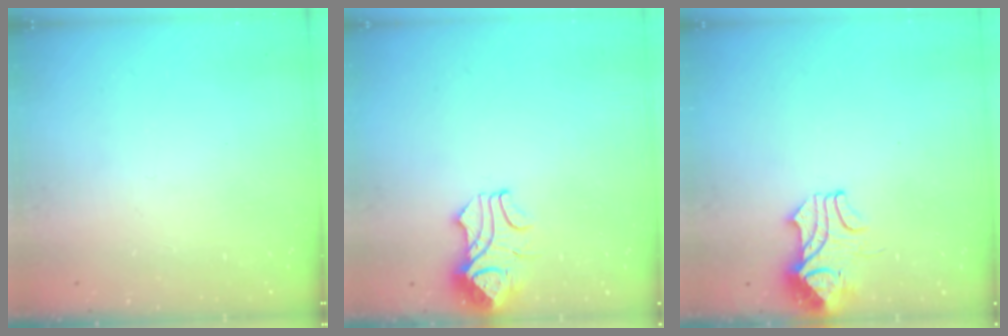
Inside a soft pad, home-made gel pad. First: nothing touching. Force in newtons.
{"total": 3.6, "press": 3.5, "slide": 1.0}
{"total": 2.1, "press": 2.0, "slide": 0.9}